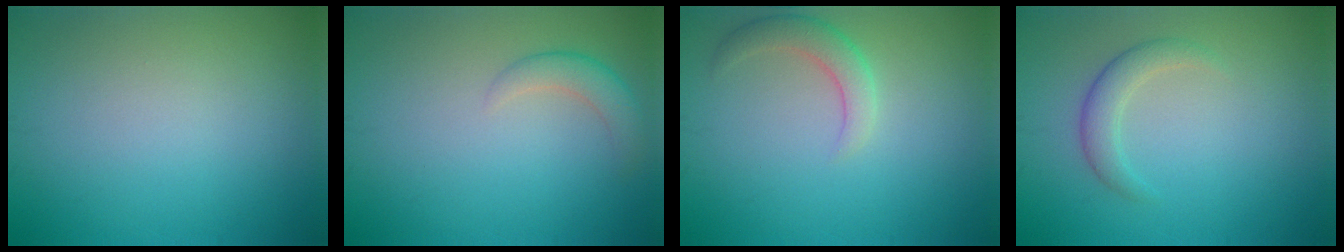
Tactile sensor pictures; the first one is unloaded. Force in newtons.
{"total": 2.2, "press": 2.2, "slide": 0.1}
{"total": 2.5, "press": 2.5, "slide": 0.2}
{"total": 2.2, "press": 2.2, "slide": 0.1}